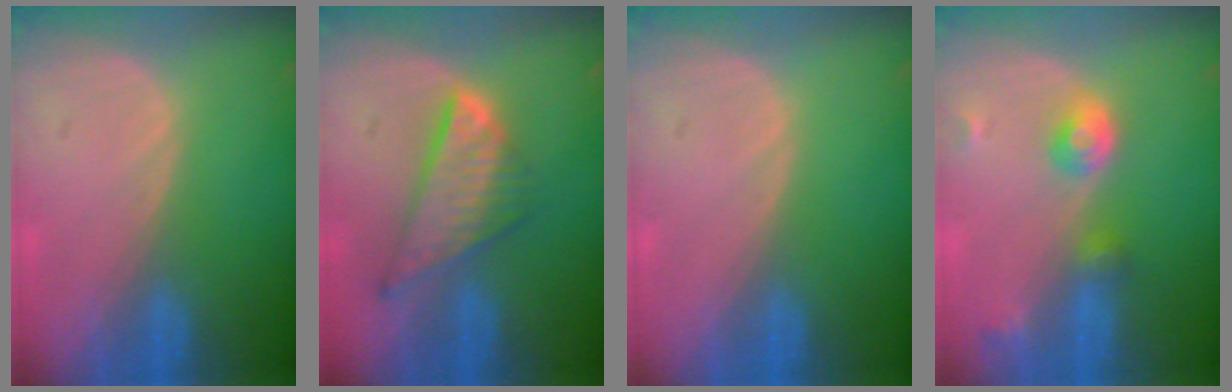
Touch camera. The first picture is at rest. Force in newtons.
{"total": 8.4, "press": 7.2, "slide": 4.3}
{"total": 0.0}
{"total": 4.6, "press": 4.1, "slide": 2.0}